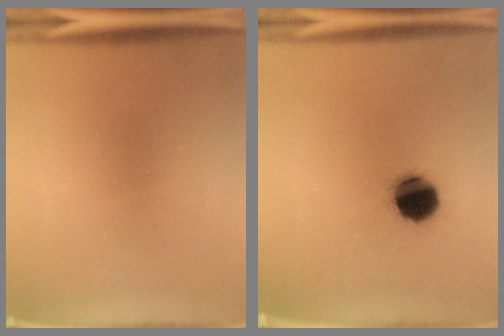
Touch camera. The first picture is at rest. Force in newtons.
{"total": 10.8}